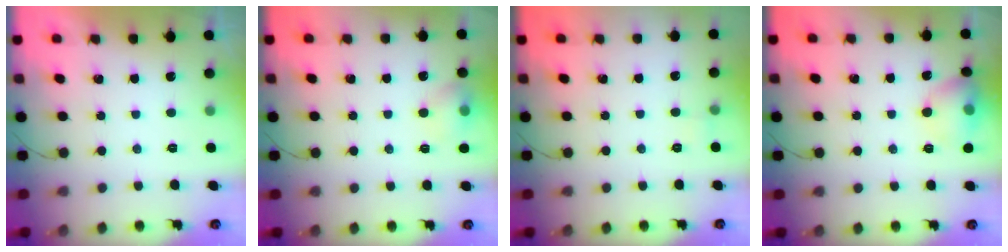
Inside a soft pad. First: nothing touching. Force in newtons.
{"total": 7.3, "press": 7.2, "slide": 1.1}
{"total": 4.3, "press": 4.1, "slide": 1.2}
{"total": 10.2, "press": 10.0, "slide": 2.0}